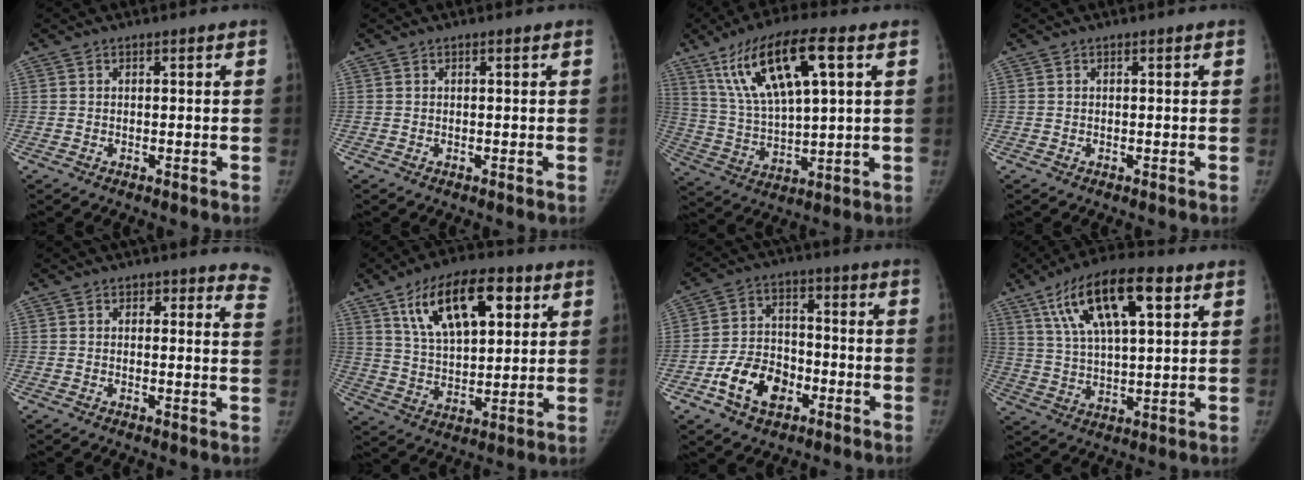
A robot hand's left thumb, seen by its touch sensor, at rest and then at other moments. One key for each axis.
{"total": 0.0}
{"total": 17.4, "fx": 7.6, "fy": 5.3, "fz": 14.7, "tx": -0.269, "ty": -0.009, "tz": 0.144}
{"total": 0.0}
{"total": 6.2, "fx": 5.5, "fy": 2.7, "fz": 0.9, "tx": 0.041, "ty": -0.024, "tz": 0.033}
{"total": 17.5, "fx": 7.9, "fy": 8.3, "fz": 13.1, "tx": -0.181, "ty": -0.019, "tz": 0.140}
{"total": 11.5, "fx": -5.1, "fy": 8.0, "fz": 6.6, "tx": -0.090, "ty": 0.032, "tz": -0.090}
{"total": 17.3, "fx": 7.9, "fy": 6.4, "fz": 14.0, "tx": -0.228, "ty": -0.006, "tz": 0.137}